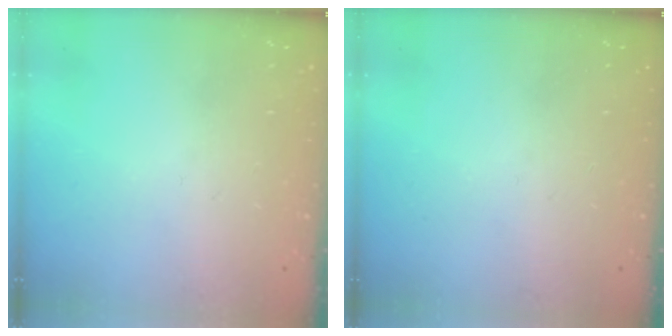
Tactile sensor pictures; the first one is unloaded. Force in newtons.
{"total": 0.0}